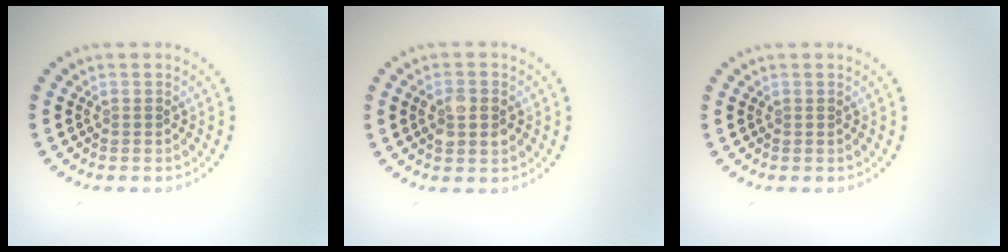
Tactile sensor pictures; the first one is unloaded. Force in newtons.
{"total": 2.8, "press": 2.8, "slide": 0.2}
{"total": 0.0}